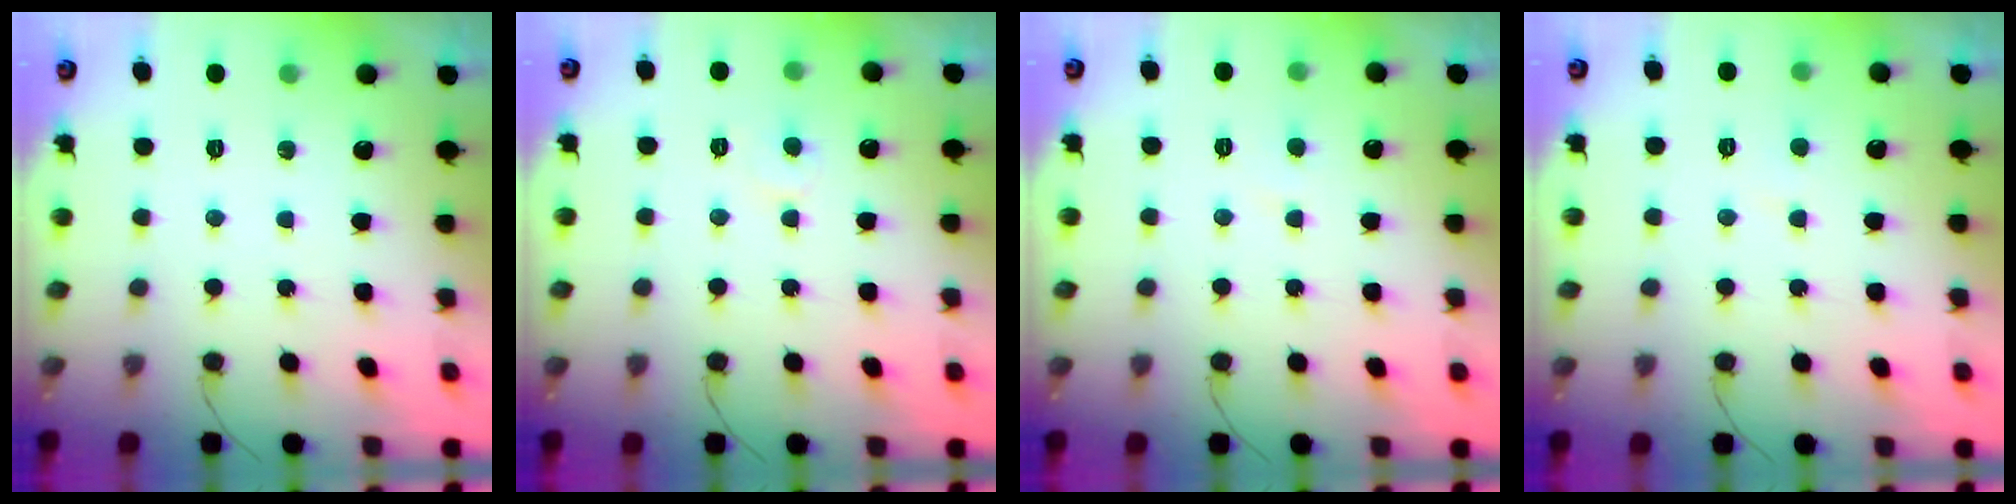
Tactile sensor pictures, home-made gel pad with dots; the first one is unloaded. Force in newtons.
{"total": 5.1, "press": 5.0, "slide": 0.4}
{"total": 2.0, "press": 2.0, "slide": 0.3}
{"total": 3.5, "press": 3.5, "slide": 0.4}